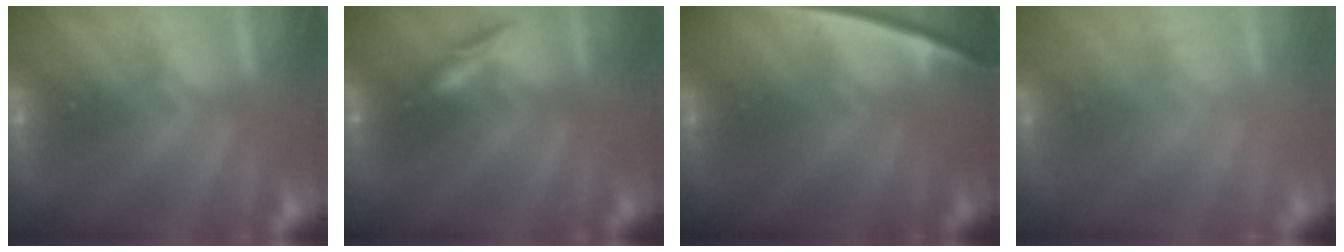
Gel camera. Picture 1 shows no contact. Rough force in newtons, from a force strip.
{"total": 2.3}
{"total": 2.4}
{"total": 2.1}